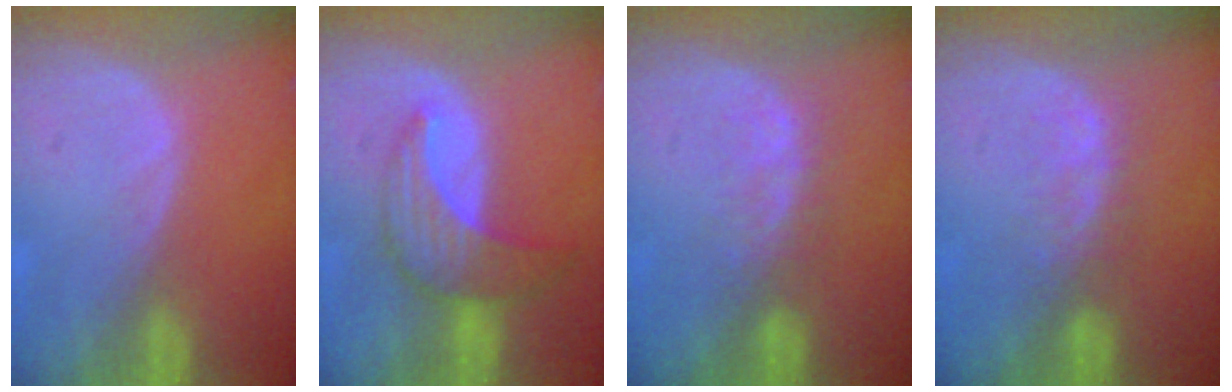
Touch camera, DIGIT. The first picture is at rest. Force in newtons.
{"total": 7.3, "press": 6.8, "slide": 2.7}
{"total": 3.3, "press": 3.0, "slide": 1.4}
{"total": 3.3, "press": 3.0, "slide": 1.4}